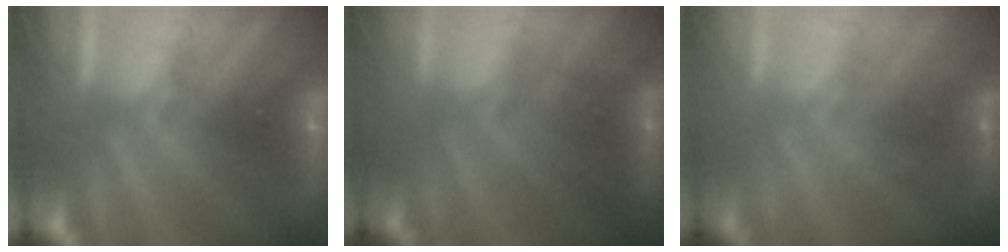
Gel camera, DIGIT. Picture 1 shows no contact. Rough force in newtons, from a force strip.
{"total": 2.4}
{"total": 1.4}